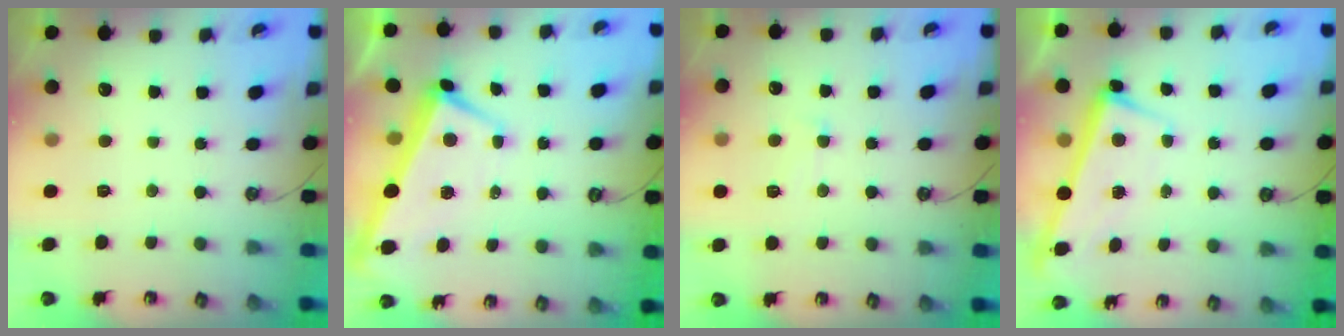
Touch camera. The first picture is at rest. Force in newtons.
{"total": 1.6, "press": 1.2, "slide": 0.9}
{"total": 0.8, "press": 0.2, "slide": 0.8}
{"total": 2.7, "press": 2.7, "slide": 0.4}